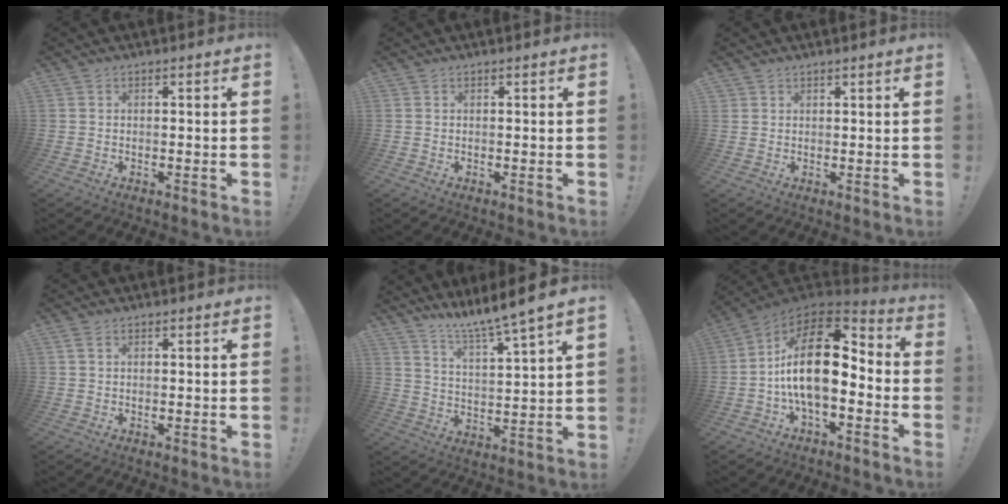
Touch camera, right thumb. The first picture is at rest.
{"total": 0.0}
{"total": 1.3, "force": [1.2, 0.4, 0.2], "torque": [-0.001, -0.006, 0.022]}
{"total": 1.1, "force": [0.4, 0.4, 0.9], "torque": [-0.026, 0.006, 0.008]}
{"total": 9.5, "force": [8.3, -1.3, 4.3], "torque": [-0.091, -0.071, 0.135]}
{"total": 19.6, "force": [0.6, 9.1, 17.4], "torque": [-0.316, 0.006, 0.012]}